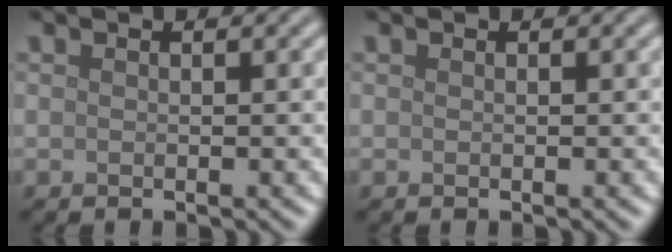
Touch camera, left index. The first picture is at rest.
{"total": 0.0}